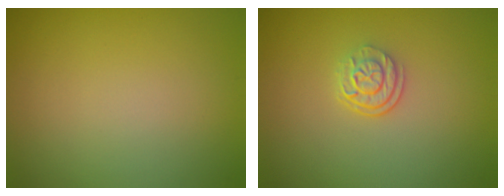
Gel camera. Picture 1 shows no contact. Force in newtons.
{"total": 2.5, "press": 1.8, "slide": 1.7}